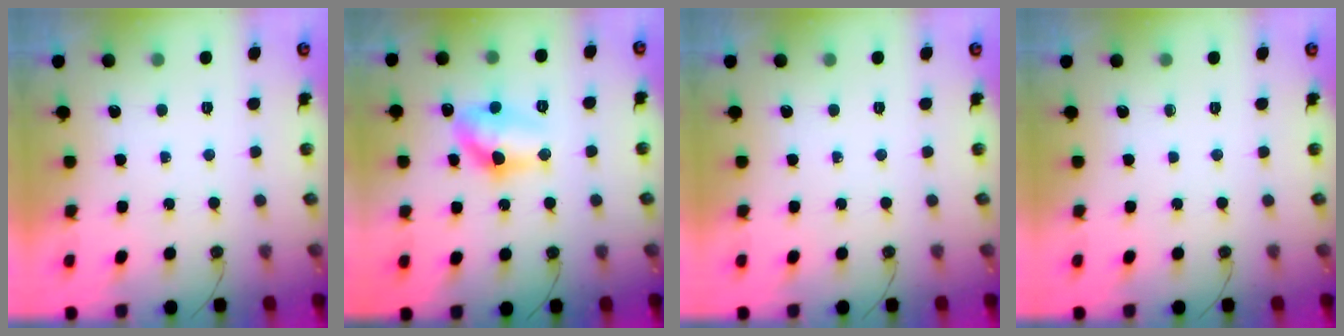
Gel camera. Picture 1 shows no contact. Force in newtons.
{"total": 11.8, "press": 11.7, "slide": 1.1}
{"total": 0.0}
{"total": 0.0}